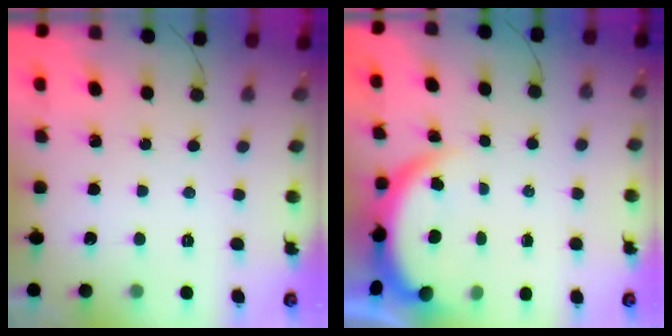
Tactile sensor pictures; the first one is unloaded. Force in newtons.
{"total": 3.8, "press": 3.8, "slide": 0.1}